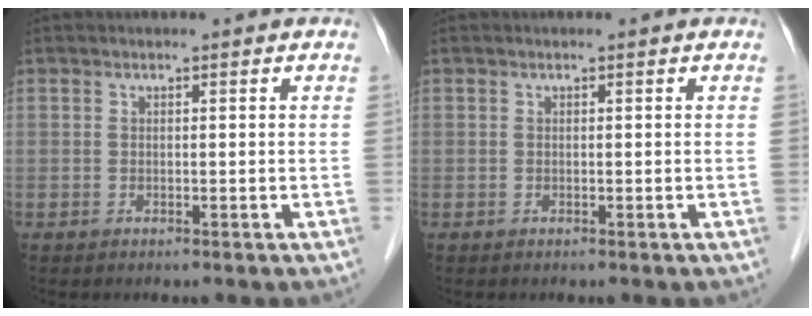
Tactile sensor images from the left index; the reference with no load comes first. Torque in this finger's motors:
{"motor_torque": [0.00, 0.00, 0.00, 0.00]}